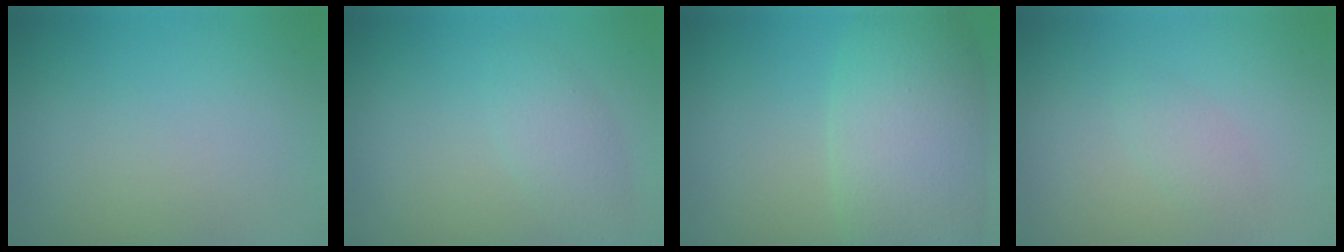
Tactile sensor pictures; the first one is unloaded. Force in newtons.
{"total": 2.2, "press": 2.2, "slide": 0.1}
{"total": 8.4, "press": 8.4, "slide": 0.6}
{"total": 1.4, "press": 1.4, "slide": 0.1}